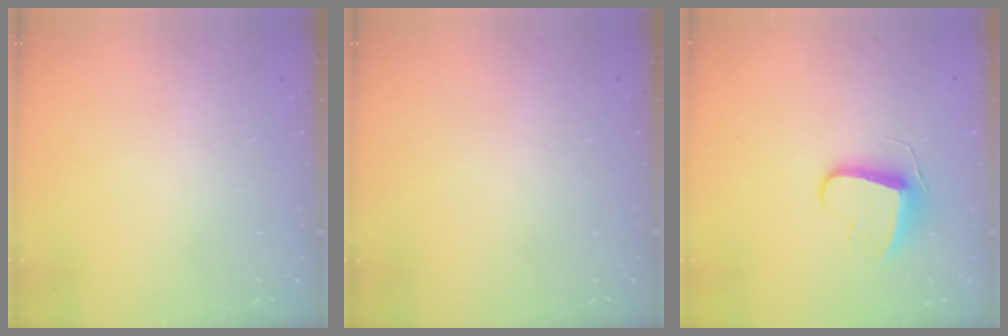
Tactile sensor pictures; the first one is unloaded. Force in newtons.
{"total": 0.0}
{"total": 9.3, "press": 9.3, "slide": 0.5}